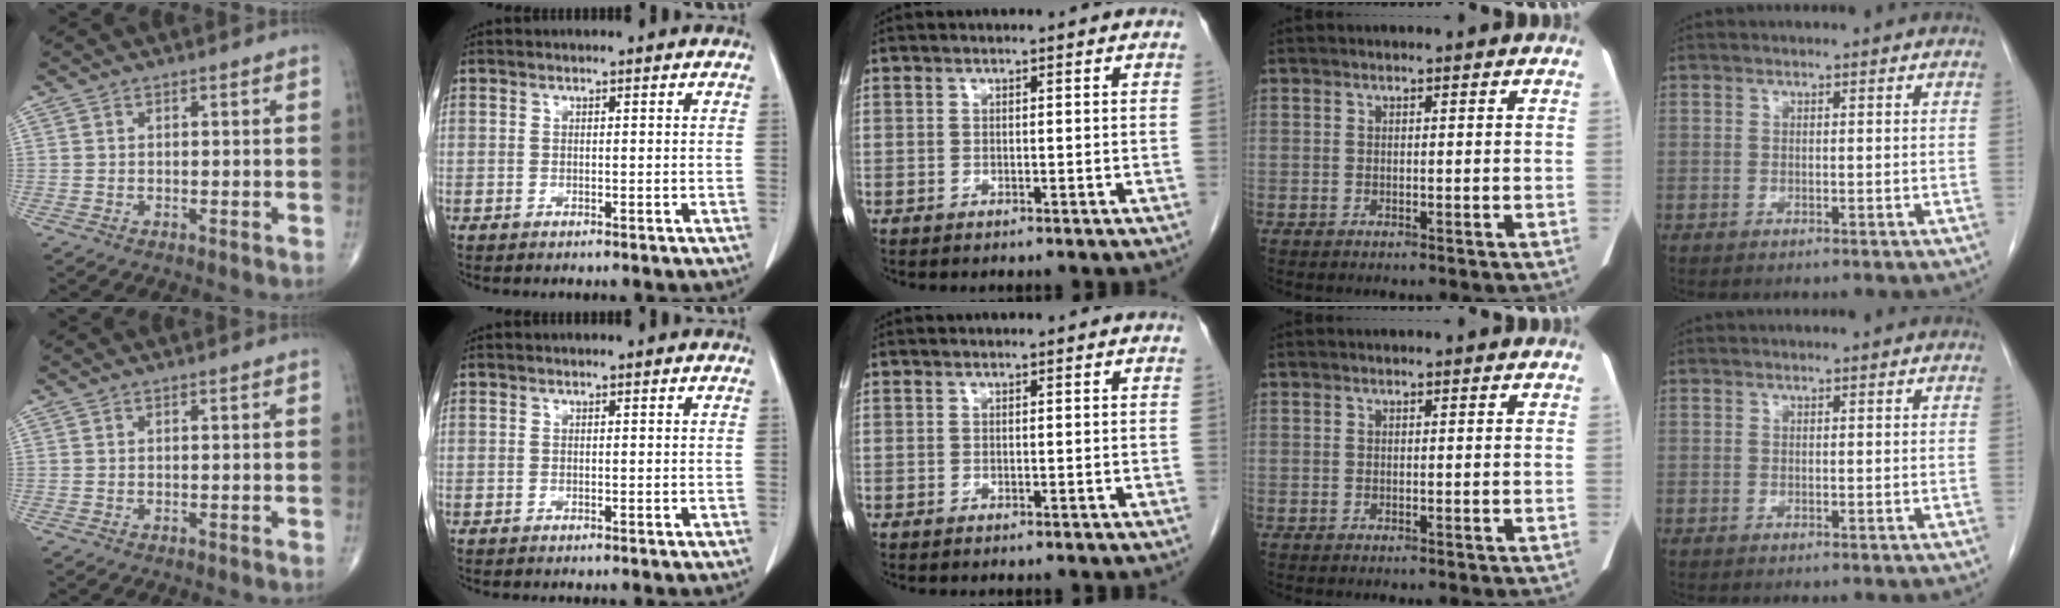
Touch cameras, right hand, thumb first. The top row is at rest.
{}